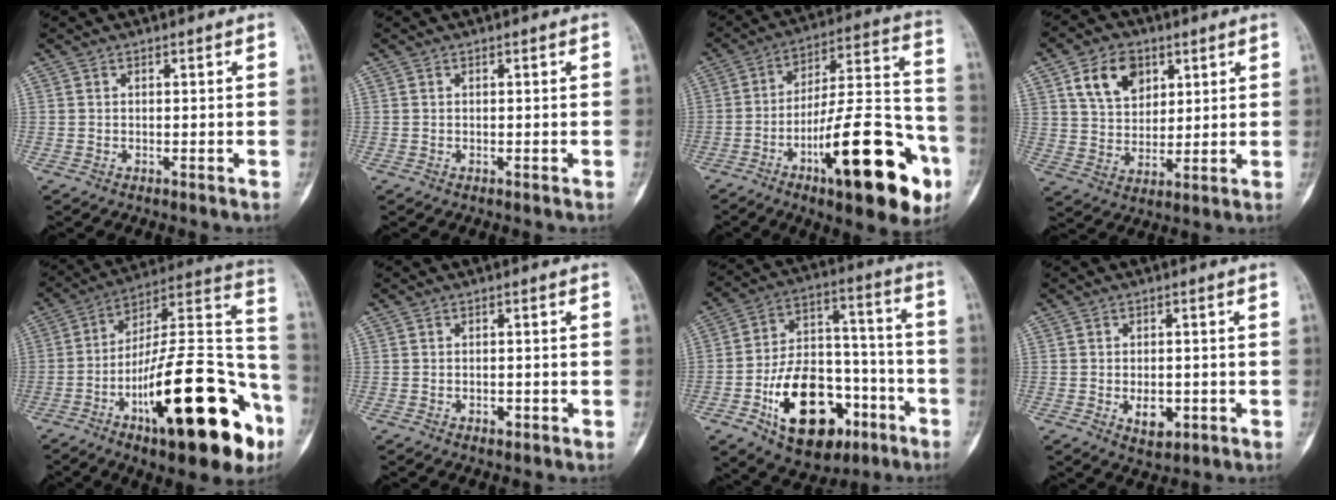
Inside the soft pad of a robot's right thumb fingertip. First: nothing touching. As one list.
[{"total": 0.0}, {"total": 26.6, "force": [-11.2, 7.9, 22.8], "torque": [-0.303, 0.063, -0.163]}, {"total": 10.6, "force": [4.9, 7.5, 5.7], "torque": [-0.071, -0.020, 0.093]}, {"total": 29.9, "force": [-12.5, 9.6, 25.5], "torque": [-0.333, 0.067, -0.188]}, {"total": 1.2, "force": [-0.6, 0.7, 0.8], "torque": [-0.009, 0.003, -0.008]}, {"total": 22.1, "force": [-9.7, 13.2, 14.9], "torque": [-0.213, 0.070, -0.143]}, {"total": 4.7, "force": [-1.3, 2.8, 3.6], "torque": [-0.042, -0.001, -0.011]}]